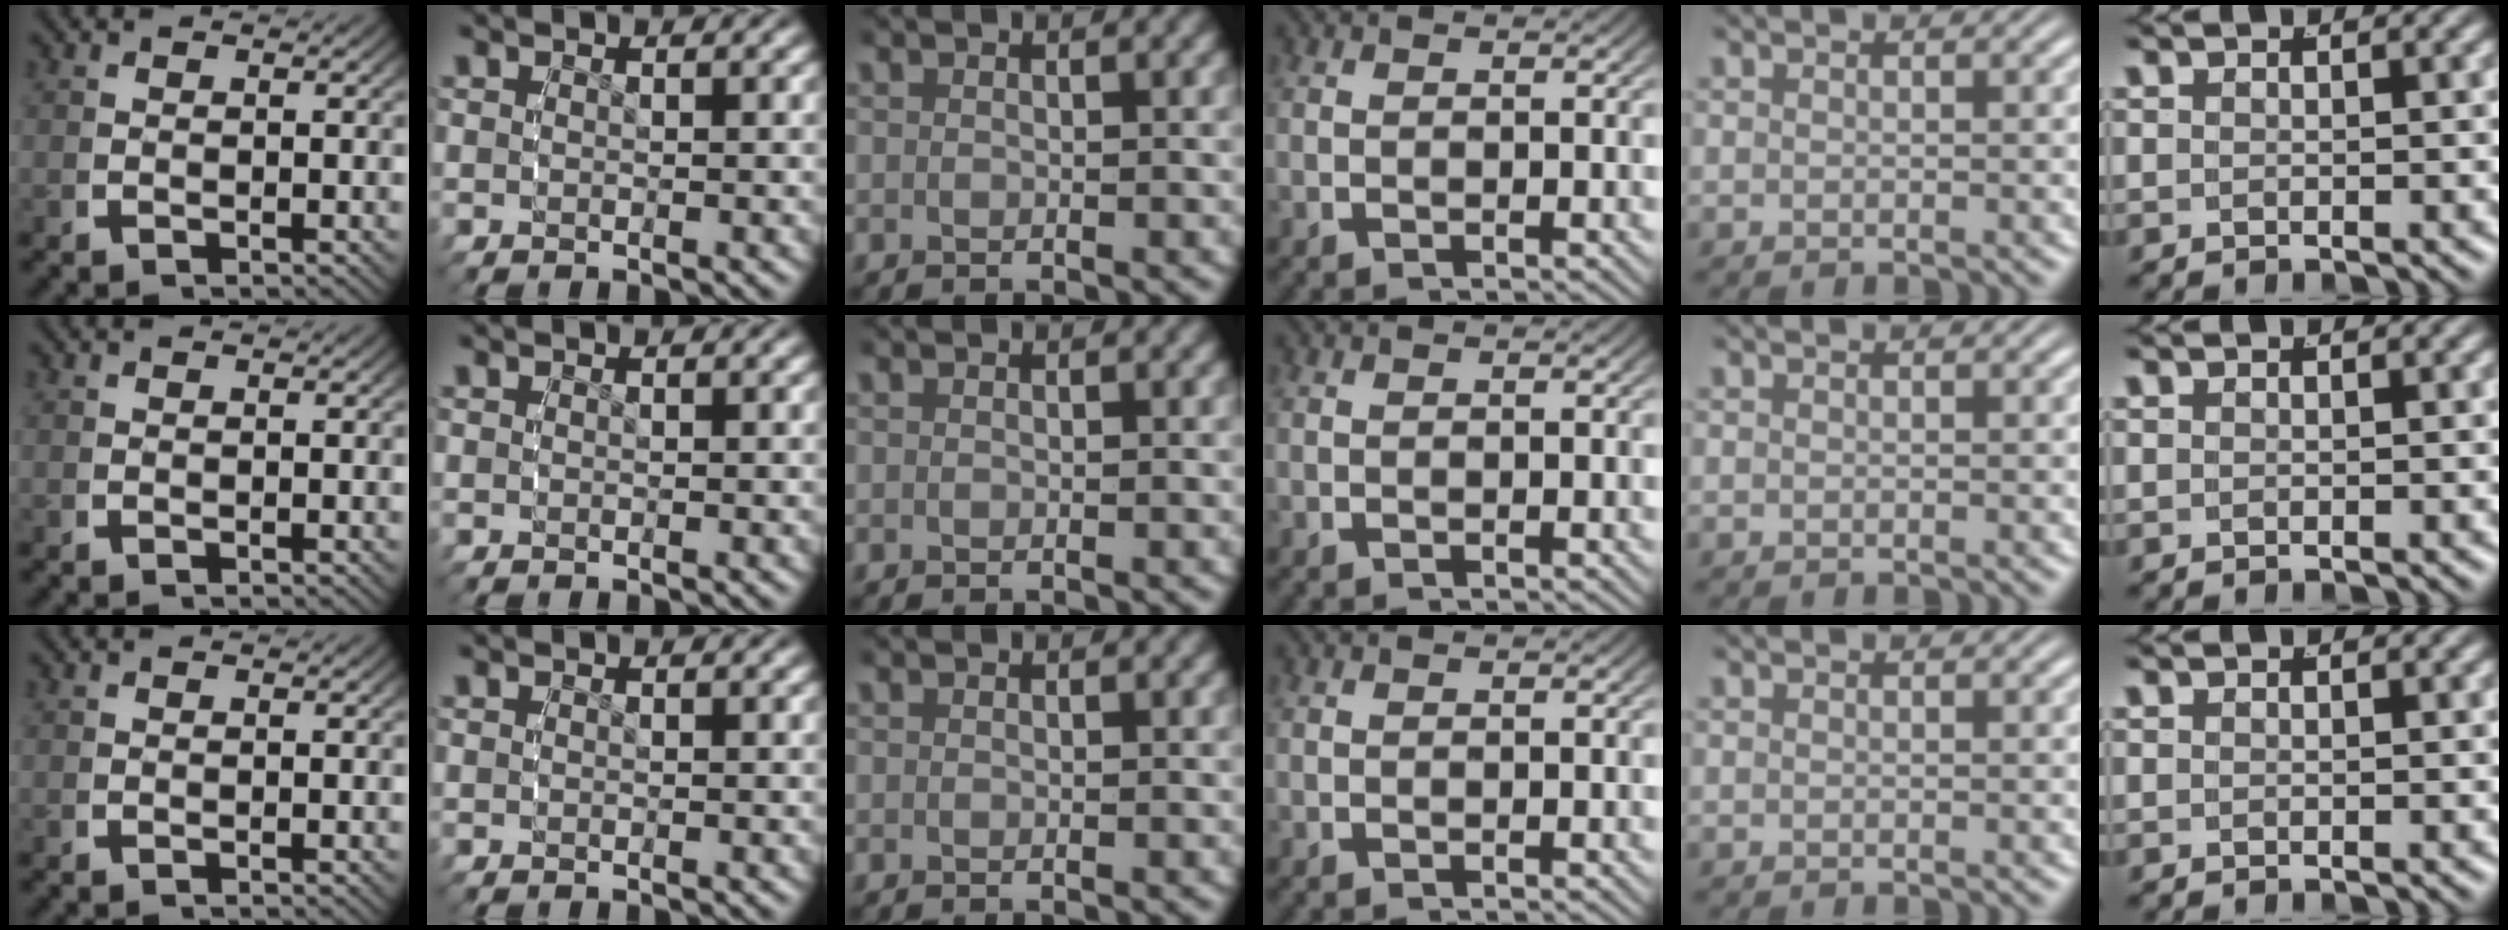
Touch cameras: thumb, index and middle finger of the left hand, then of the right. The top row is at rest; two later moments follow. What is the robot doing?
{"motion": "reach", "object": "backpack"}